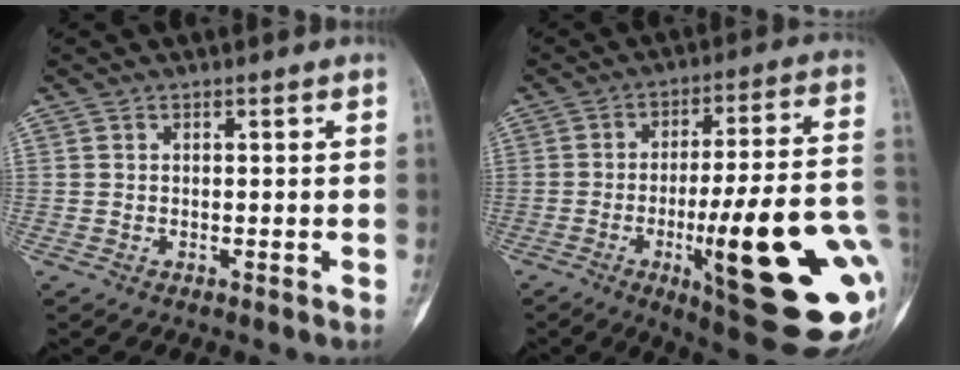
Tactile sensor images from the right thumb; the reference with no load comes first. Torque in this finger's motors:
{"motor_torque": [2.74, 2.26, 1.89, -0.89, 0.50]}